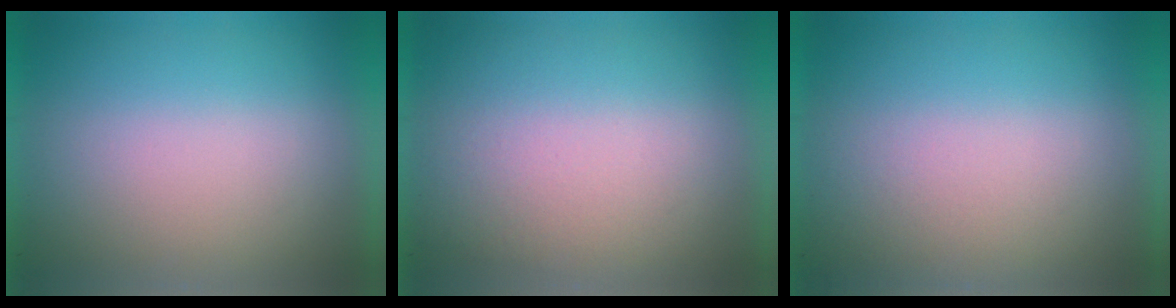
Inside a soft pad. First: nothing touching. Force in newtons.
{"total": 1.4}
{"total": 2.0}